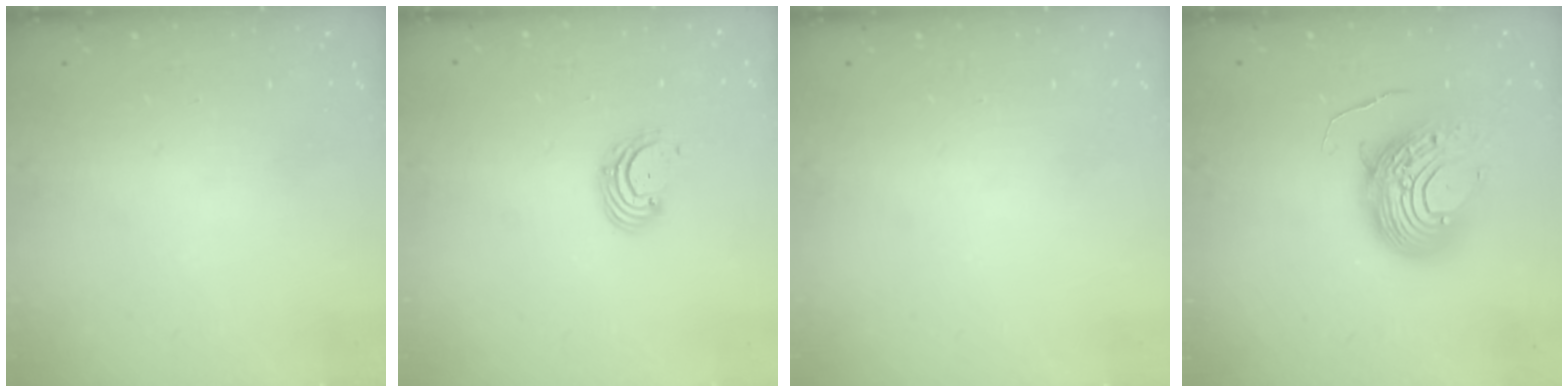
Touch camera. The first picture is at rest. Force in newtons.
{"total": 2.9, "press": 2.9, "slide": 0.3}
{"total": 0.0}
{"total": 12.5, "press": 12.4, "slide": 1.3}